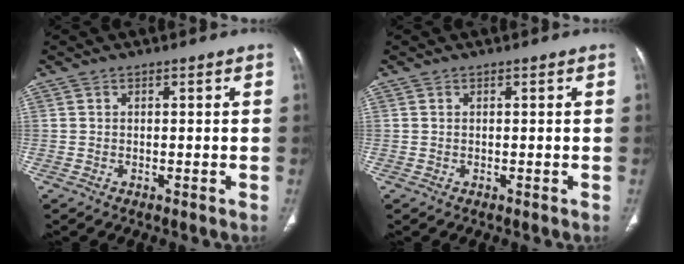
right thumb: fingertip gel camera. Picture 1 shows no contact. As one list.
[{"total": 0.0}]